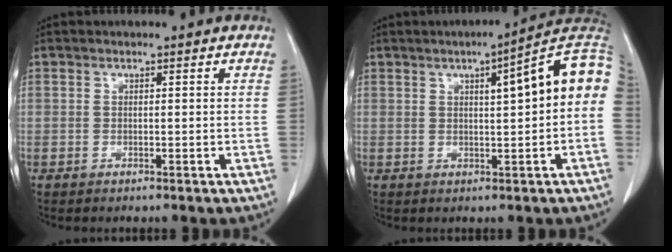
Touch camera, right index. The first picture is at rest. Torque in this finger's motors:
{"motor_torque": [0.89, -0.06, 0.22, 0.07]}